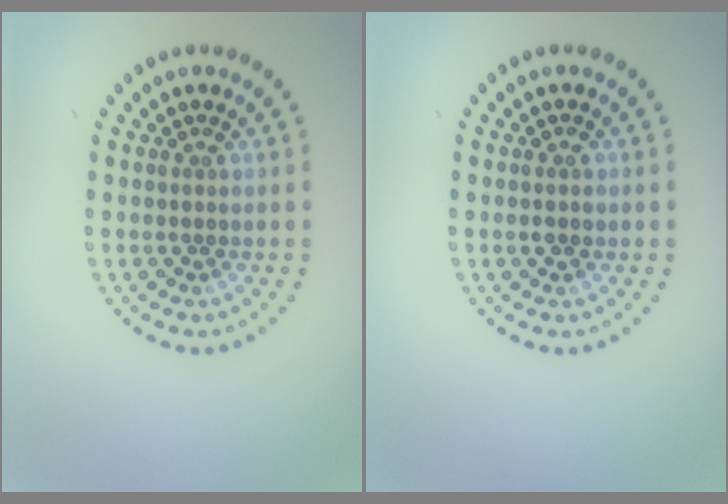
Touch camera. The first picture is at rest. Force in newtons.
{"total": 1.2, "press": 1.2, "slide": 0.0}